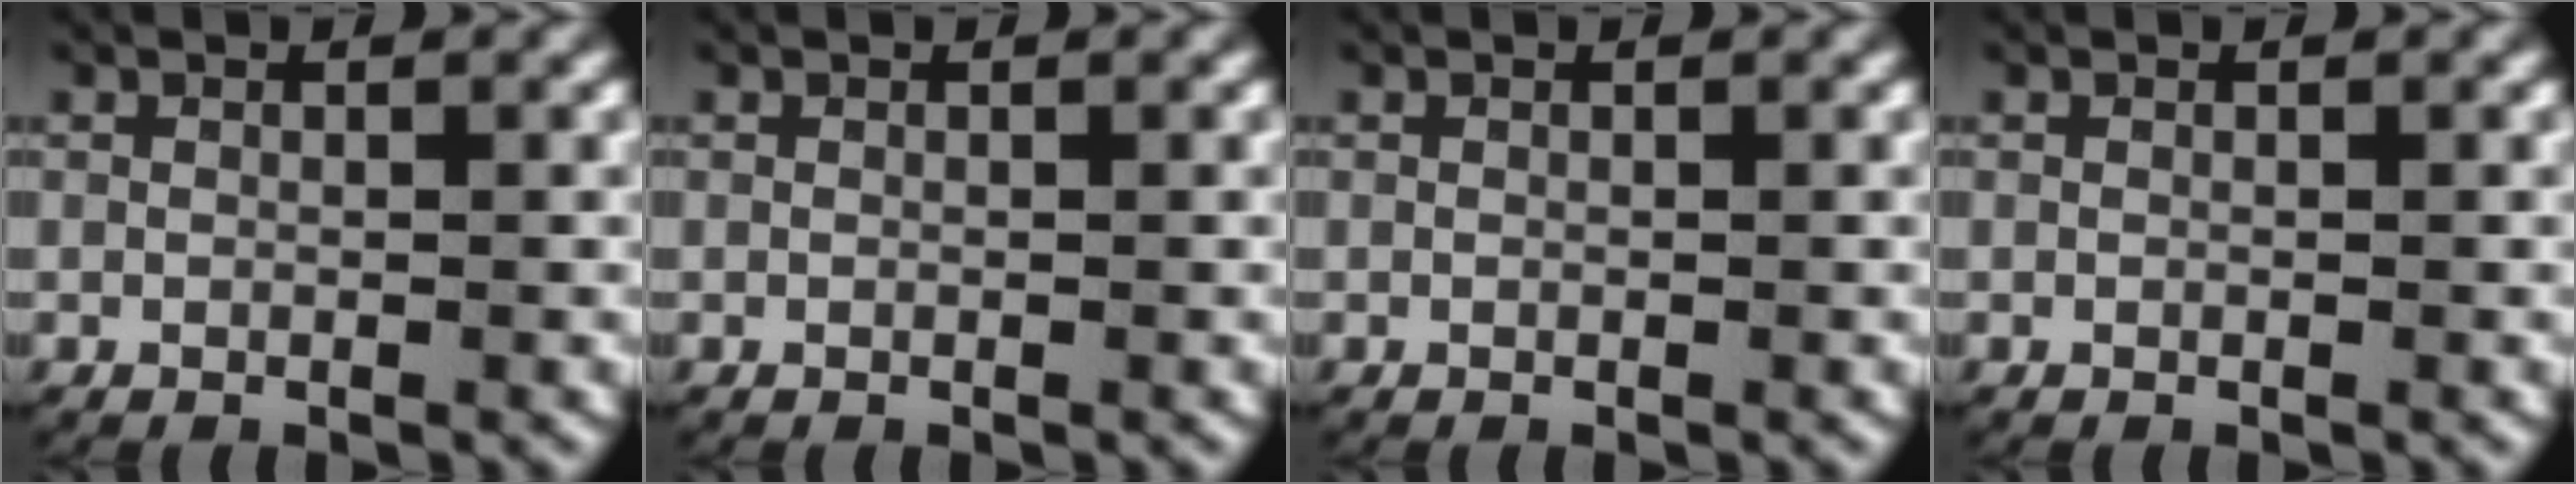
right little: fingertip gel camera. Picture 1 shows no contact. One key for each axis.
{"total": 0.0}
{"total": 0.0}
{"total": 0.0}